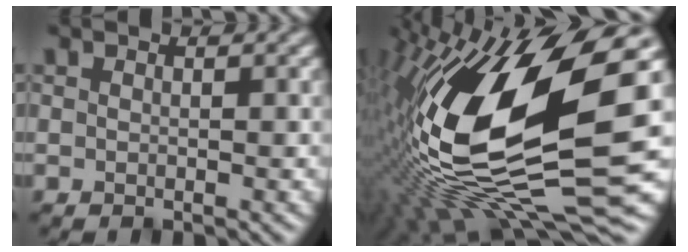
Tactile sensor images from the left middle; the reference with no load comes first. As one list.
[{"total": 18.3, "force": [2.0, 6.3, 17.1], "torque": [-0.314, -0.004, 0.032]}]